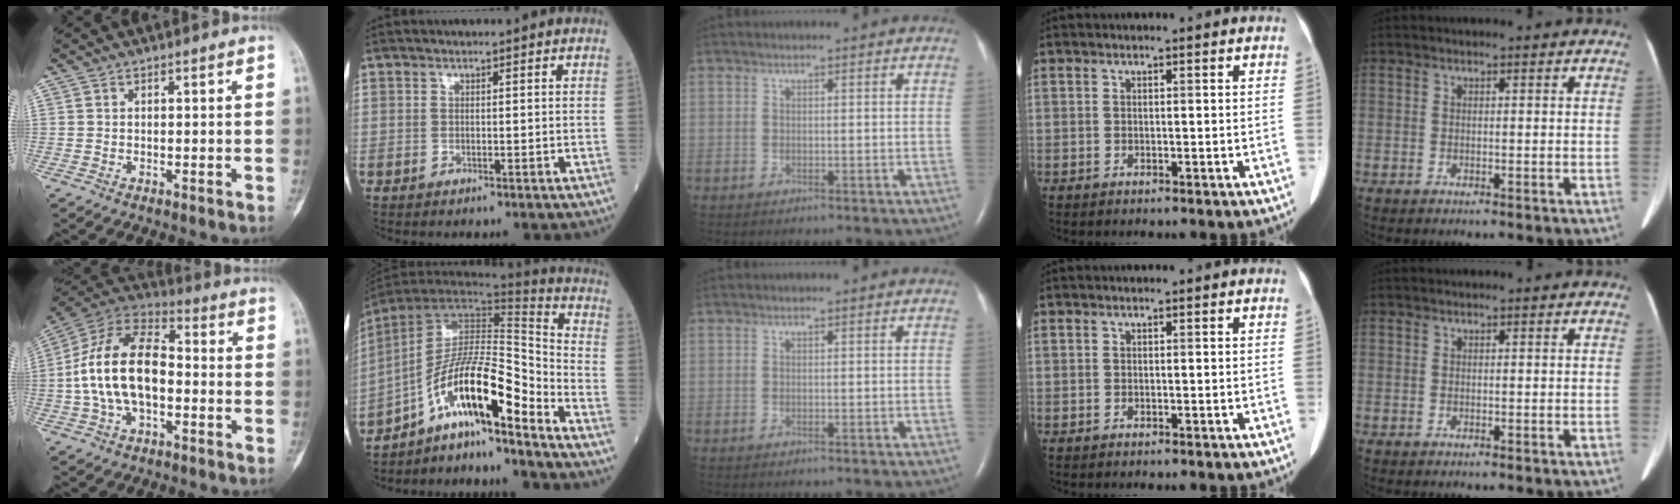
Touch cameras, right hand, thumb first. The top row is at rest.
{"thumb": {"total": 17.4, "force": [-1.6, 10.0, 14.2], "torque": [-0.264, 0.041, -0.034]}, "index": {"total": 14.3, "force": [-10.2, 1.1, 10.0], "torque": [-0.171, 0.027, -0.183]}}